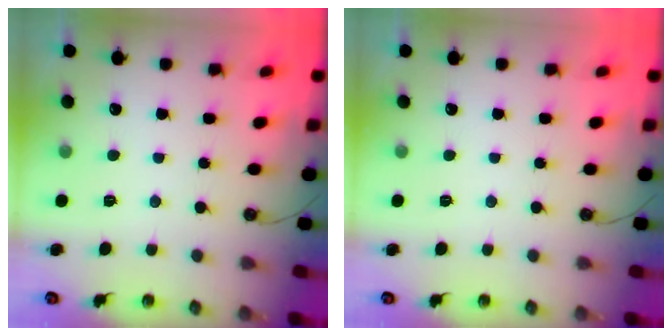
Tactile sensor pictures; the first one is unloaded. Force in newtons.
{"total": 0.0}